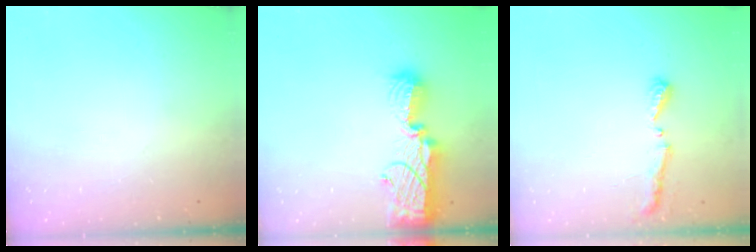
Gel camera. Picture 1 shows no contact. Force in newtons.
{"total": 14.4, "press": 14.3, "slide": 1.7}
{"total": 5.1, "press": 5.0, "slide": 0.6}